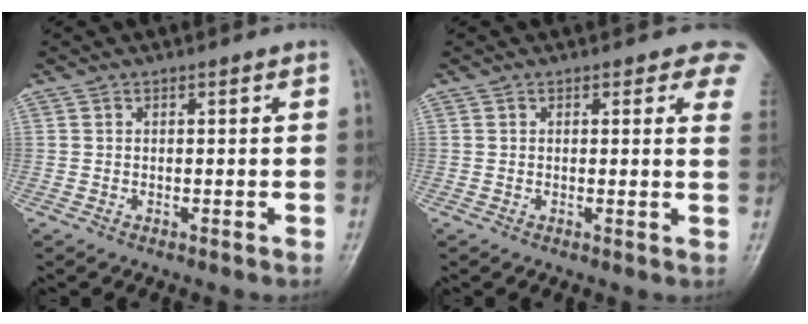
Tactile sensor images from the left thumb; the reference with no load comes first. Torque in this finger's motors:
{"motor_torque": [0.23, 0.18, 0.27, -0.08, 0.07]}